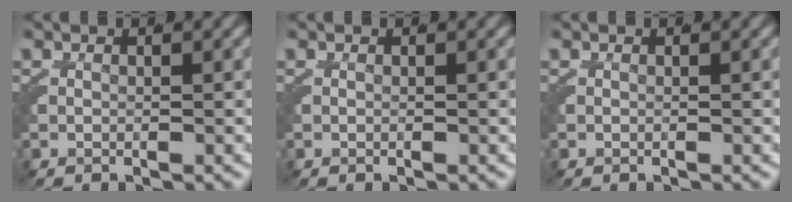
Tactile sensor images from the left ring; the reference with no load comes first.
{"total": 0.0}
{"total": 0.0}